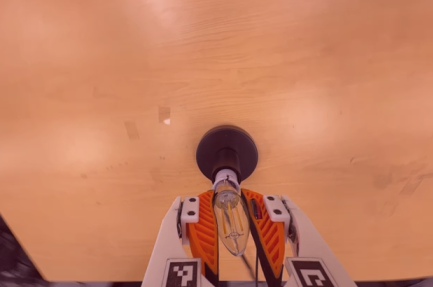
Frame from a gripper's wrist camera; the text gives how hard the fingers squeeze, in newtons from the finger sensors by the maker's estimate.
{"total": 20.1, "left": 19.2, "right": 21.1}